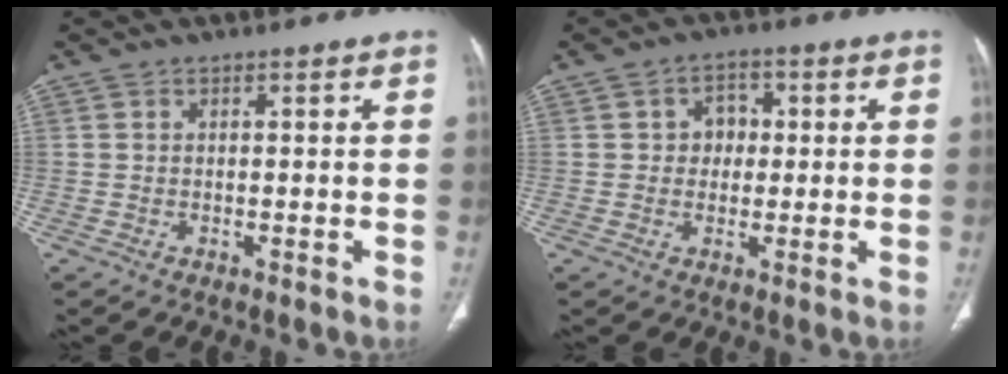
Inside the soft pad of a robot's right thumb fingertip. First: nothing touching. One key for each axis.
{"total": 4.7, "fx": 0.6, "fy": 3.9, "fz": 2.5, "tx": -0.007, "ty": 0.007, "tz": 0.004}